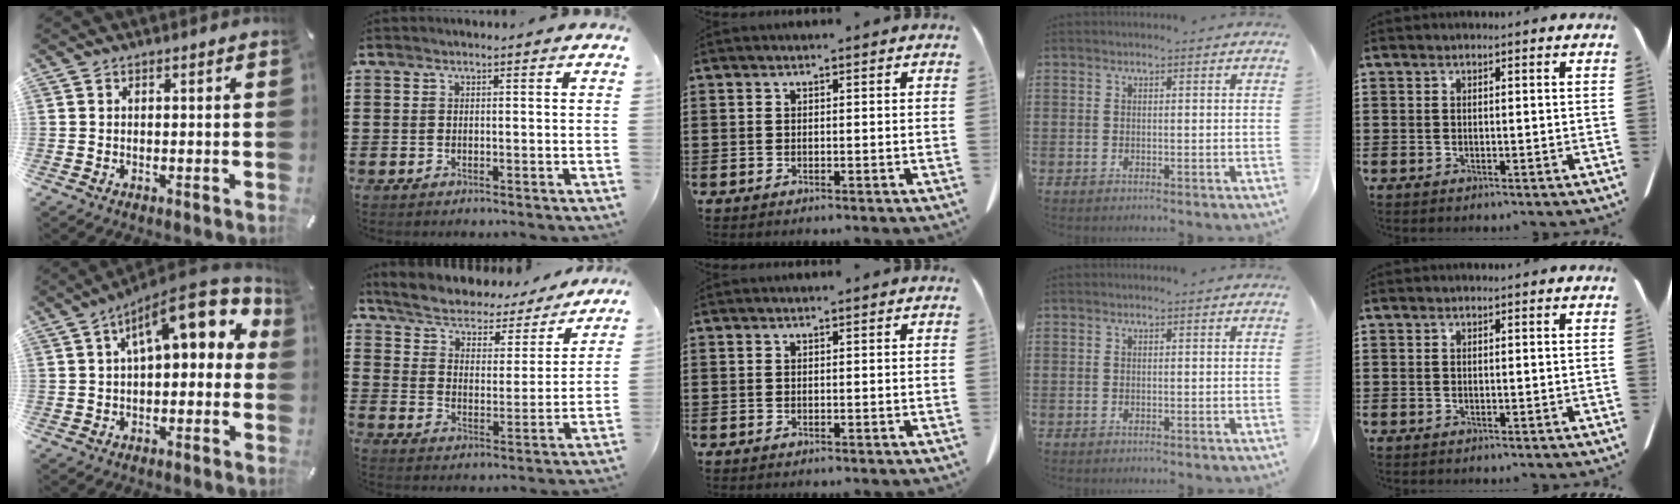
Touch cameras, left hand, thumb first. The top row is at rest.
{"thumb": {"total": 14.4, "force": [5.6, 6.5, 11.6], "torque": [-0.170, -0.023, 0.096]}, "index": {"total": 4.6, "force": [4.4, 1.0, 1.0], "torque": [-0.044, -0.031, 0.068]}}